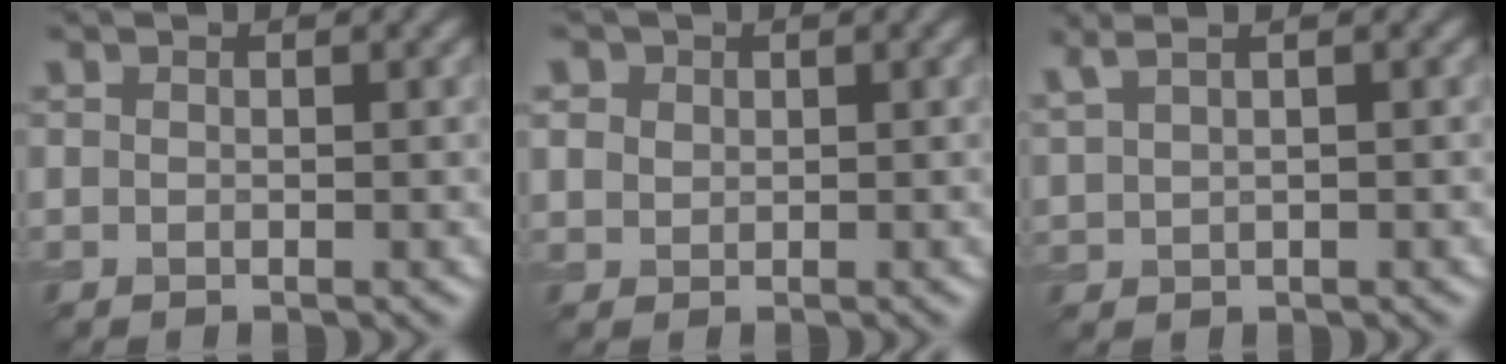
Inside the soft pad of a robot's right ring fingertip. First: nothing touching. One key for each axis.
{"total": 2.2, "fx": 1.1, "fy": 1.7, "fz": 0.8, "tx": -0.023, "ty": 0.003, "tz": 0.024}
{"total": 2.9, "fx": 2.1, "fy": 1.0, "fz": 1.8, "tx": -0.045, "ty": 0.016, "tz": 0.041}